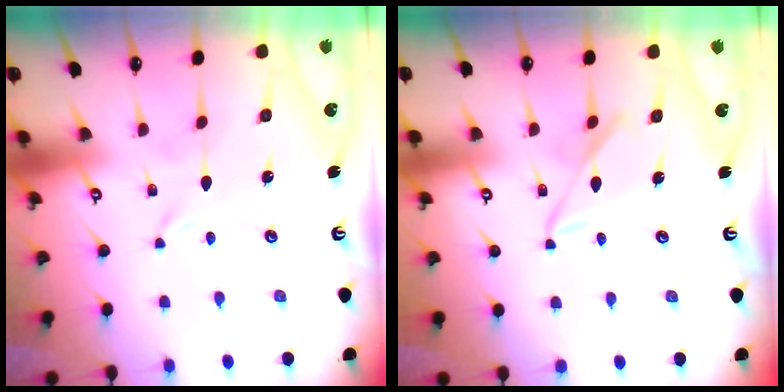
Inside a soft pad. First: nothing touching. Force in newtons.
{"total": 9.1, "press": 9.1, "slide": 0.5}